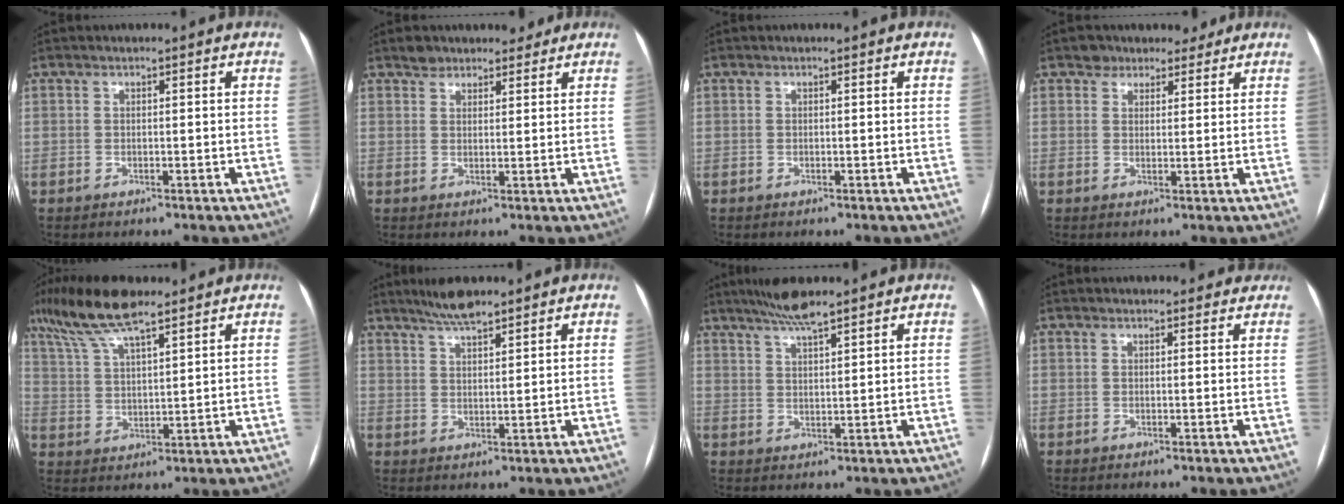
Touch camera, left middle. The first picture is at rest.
{"total": 4.4, "force": [3.7, 2.3, 0.8], "torque": [-0.002, 0.013, 0.056]}
{"total": 0.0}
{"total": 4.8, "force": [3.7, 2.9, 0.6], "torque": [0.001, 0.010, 0.050]}
{"total": 11.1, "force": [8.5, 1.8, 6.9], "torque": [-0.147, 0.020, 0.161]}
{"total": 5.0, "force": [4.3, 0.5, 2.6], "torque": [-0.055, 0.007, 0.079]}
{"total": 5.6, "force": [4.6, 0.1, 3.2], "torque": [-0.063, 0.010, 0.086]}
{"total": 4.1, "force": [3.8, 1.5, 0.5], "torque": [0.003, 0.010, 0.033]}